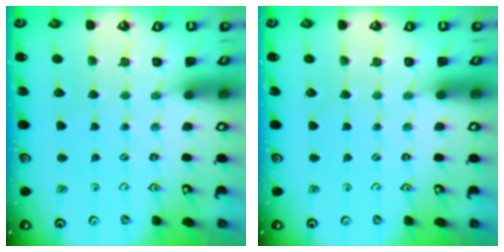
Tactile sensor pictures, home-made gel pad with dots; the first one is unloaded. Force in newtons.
{"total": 0.0}